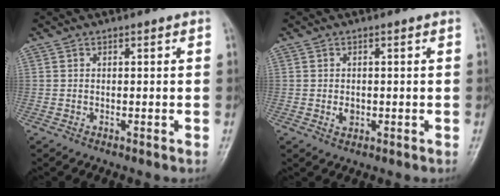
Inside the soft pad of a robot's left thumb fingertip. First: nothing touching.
{"total": 1.8, "force": [-0.1, 1.3, 1.2], "torque": [-0.017, -0.001, 0.002]}